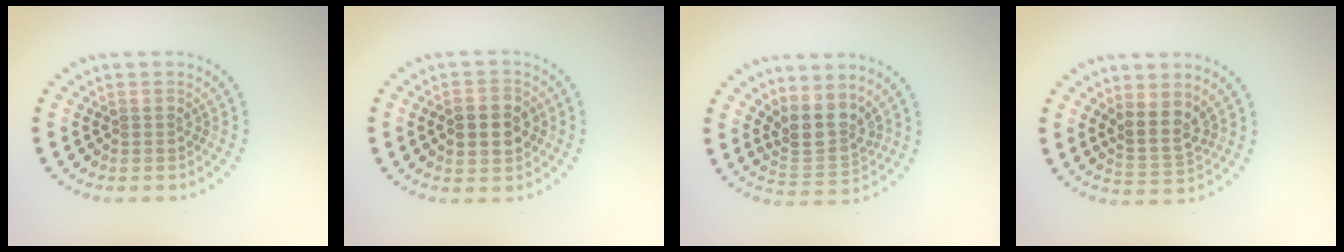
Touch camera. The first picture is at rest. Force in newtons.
{"total": 4.5, "press": 4.5, "slide": 0.1}
{"total": 3.7, "press": 2.8, "slide": 2.3}
{"total": 2.9, "press": 2.3, "slide": 1.6}